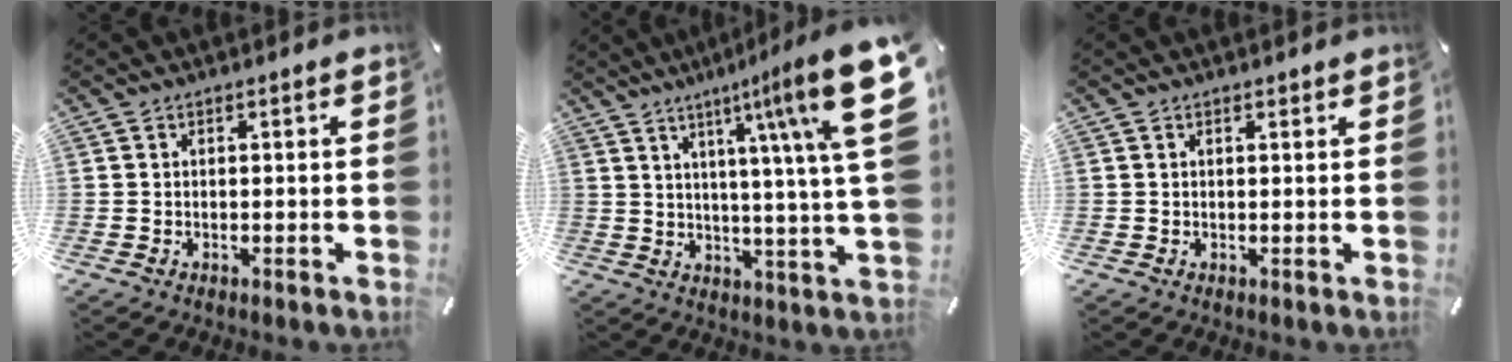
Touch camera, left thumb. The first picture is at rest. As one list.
[{"total": 20.5, "force": [7.8, 2.5, 18.8], "torque": [-0.271, -0.044, 0.106]}, {"total": 0.5, "force": [0.3, 0.3, 0.3], "torque": [-0.007, 0.002, 0.006]}]